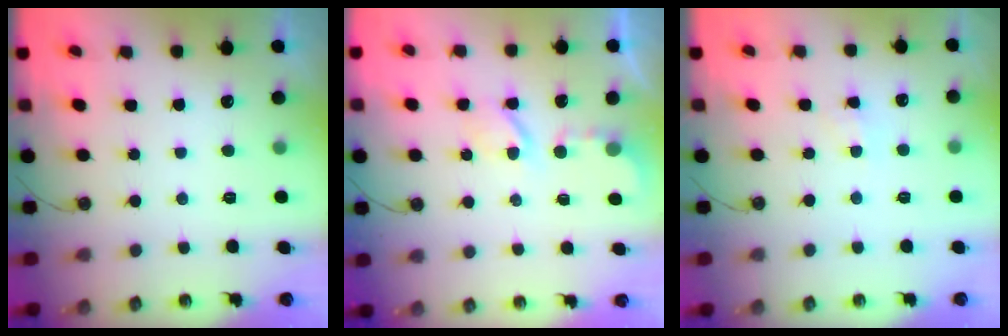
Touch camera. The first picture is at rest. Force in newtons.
{"total": 3.5, "press": 3.4, "slide": 0.5}
{"total": 1.9, "press": 1.9, "slide": 0.1}